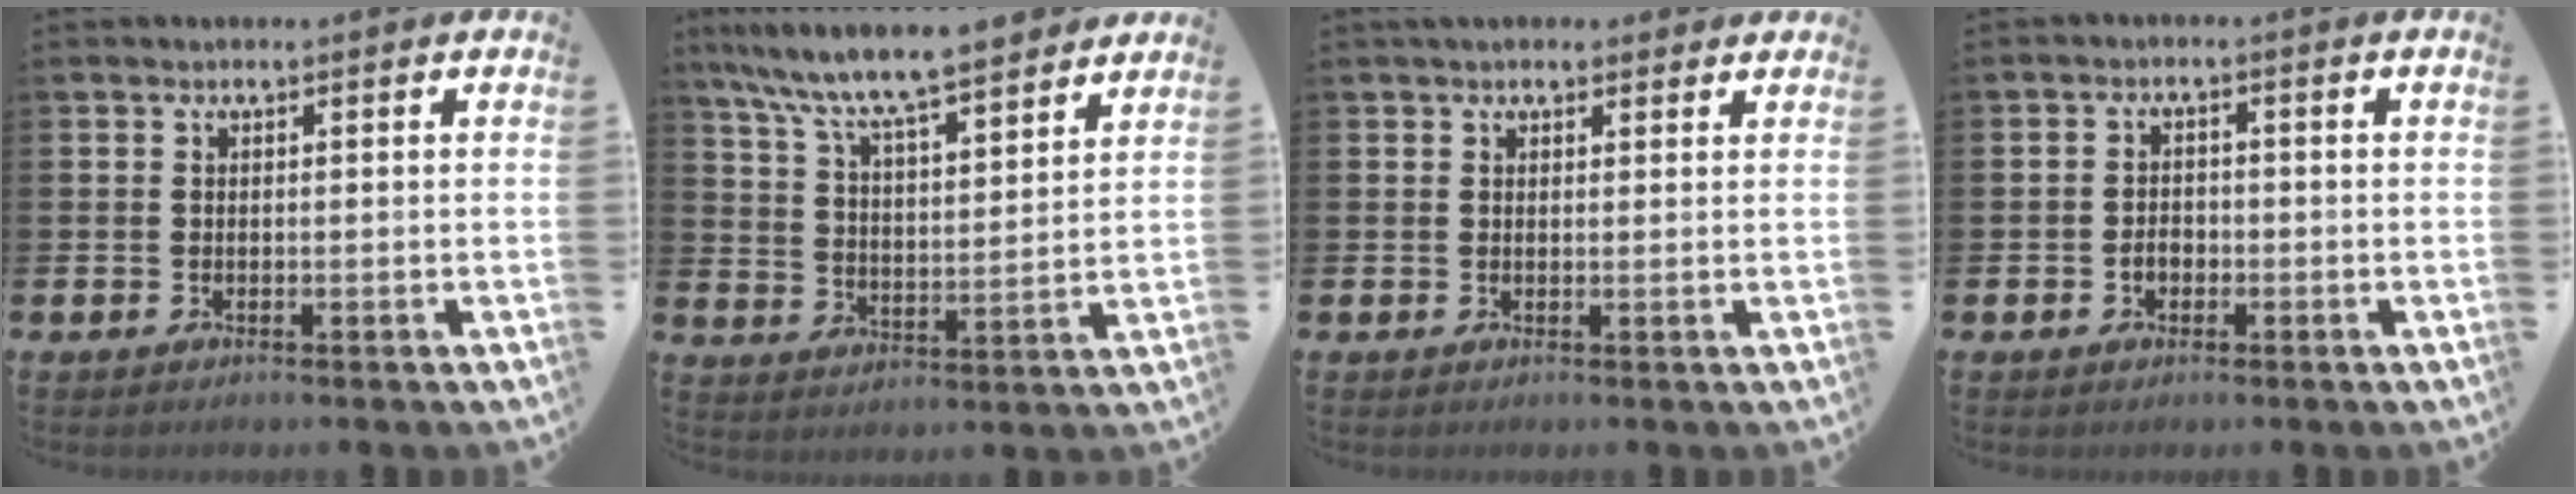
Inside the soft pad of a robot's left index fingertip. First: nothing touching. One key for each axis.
{"total": 8.8, "fx": 8.2, "fy": 0.8, "fz": 3.1, "tx": -0.093, "ty": -0.053, "tz": 0.143}
{"total": 2.1, "fx": 1.9, "fy": 0.9, "fz": 0.4, "tx": 0.002, "ty": -0.003, "tz": 0.031}
{"total": 1.9, "fx": -0.7, "fy": 1.5, "fz": 1.0, "tx": -0.009, "ty": -0.001, "tz": -0.018}